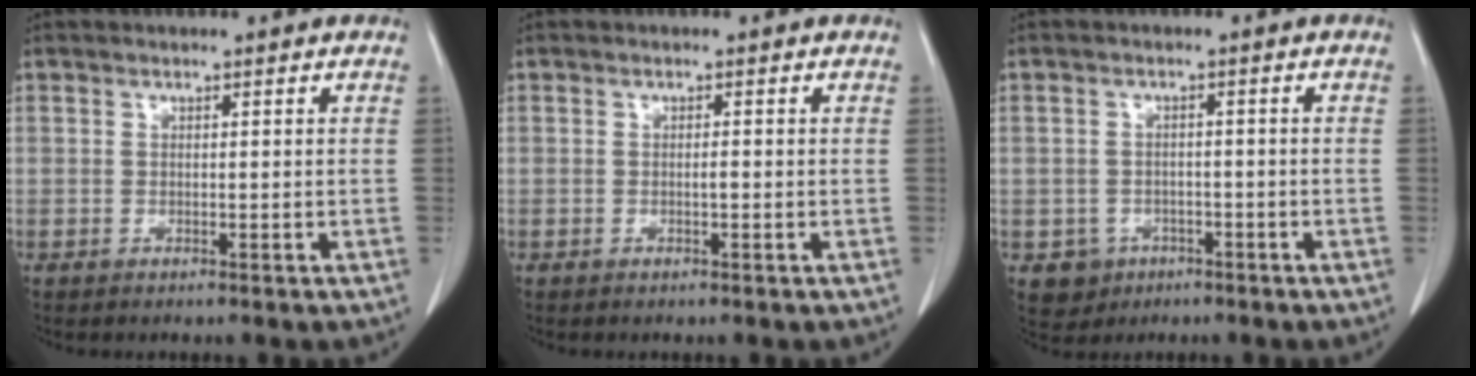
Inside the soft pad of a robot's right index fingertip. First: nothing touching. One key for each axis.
{"total": 0.6, "fx": -0.1, "fy": 0.1, "fz": 0.6, "tx": -0.011, "ty": 0.003, "tz": 0.001}
{"total": 3.9, "fx": -1.8, "fy": 3.4, "fz": 0.4, "tx": -0.001, "ty": 0.010, "tz": -0.019}